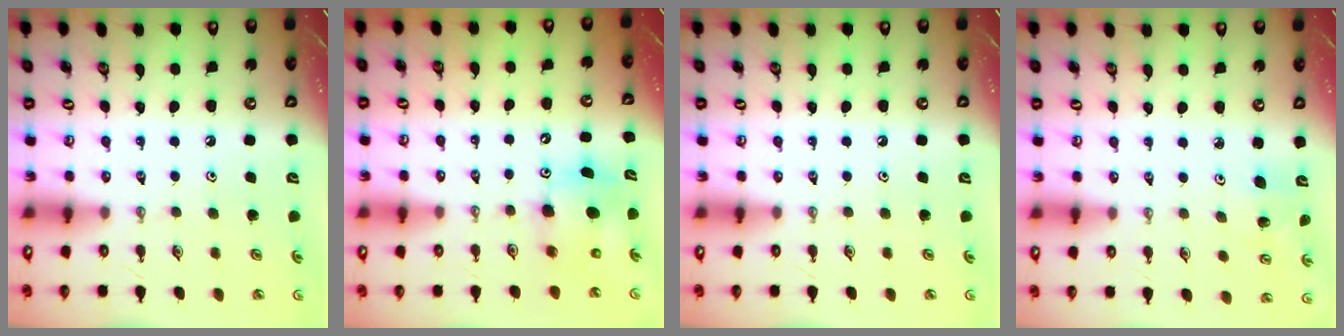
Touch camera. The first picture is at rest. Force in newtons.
{"total": 7.9, "press": 7.7, "slide": 2.0}
{"total": 0.0}
{"total": 2.5, "press": 2.5, "slide": 0.1}